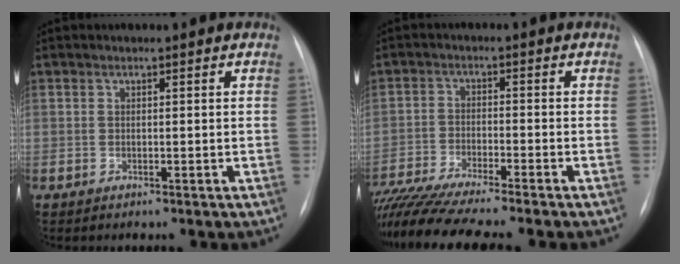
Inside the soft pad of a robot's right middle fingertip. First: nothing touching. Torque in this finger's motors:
{"motor_torque": [1.03, -1.11, 0.31, 0.13]}